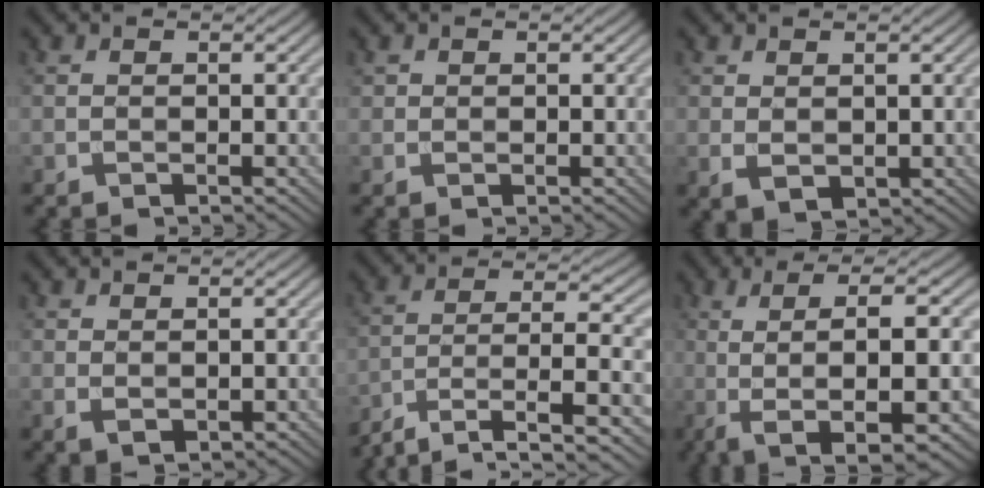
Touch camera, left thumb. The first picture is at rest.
{"total": 0.7, "force": [0.4, 0.6, 0.2], "torque": [-0.003, -0.003, 0.009]}
{"total": 2.0, "force": [0.5, 1.4, 1.4], "torque": [-0.031, -0.008, 0.017]}
{"total": 1.4, "force": [0.6, 0.8, 1.1], "torque": [-0.024, -0.005, 0.017]}
{"total": 8.9, "force": [-5.8, 2.6, 6.2], "torque": [-0.112, -0.007, -0.106]}
{"total": 10.1, "force": [-1.0, 2.2, 9.8], "torque": [-0.161, 0.013, -0.016]}